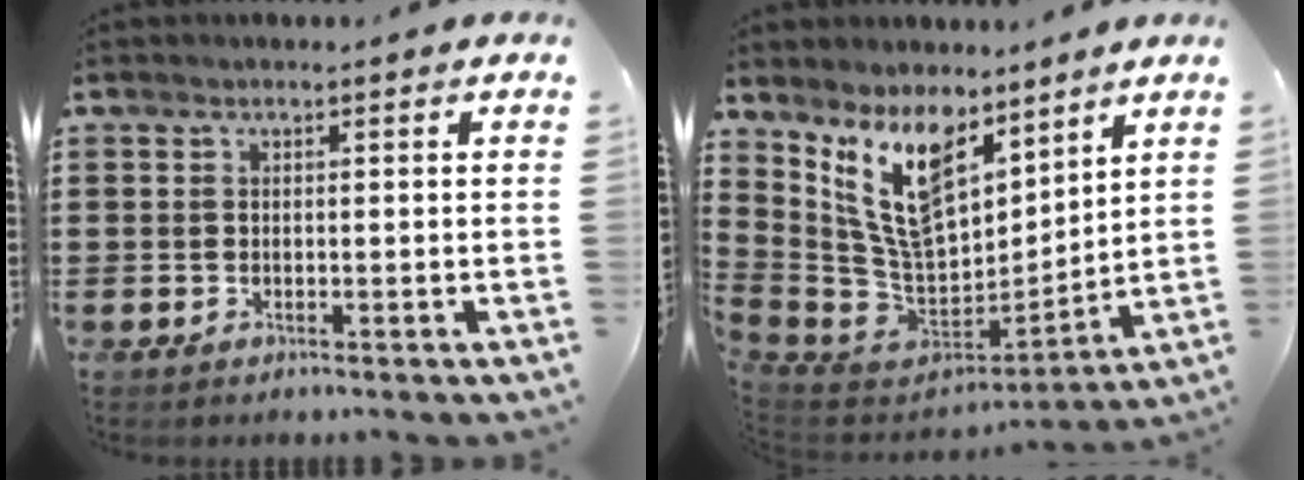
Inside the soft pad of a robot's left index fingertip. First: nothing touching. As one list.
[{"total": 12.9, "force": [7.4, 6.6, 8.2], "torque": [-0.211, -0.036, 0.141]}]